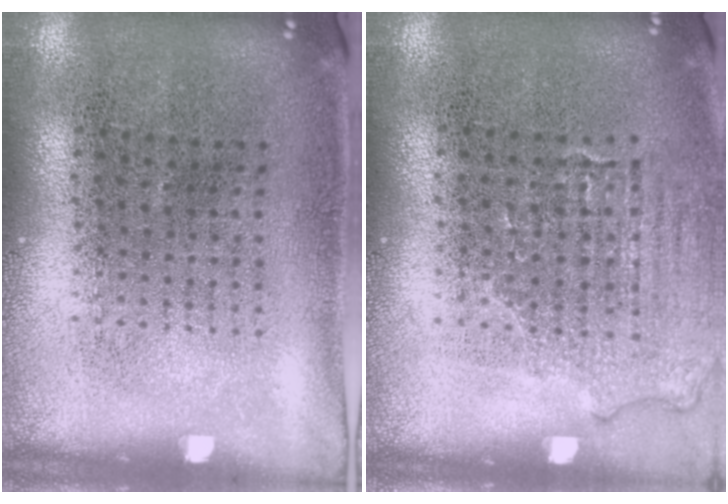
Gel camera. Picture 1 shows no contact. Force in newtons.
{"total": 1.2, "press": 1.1, "slide": 0.5}